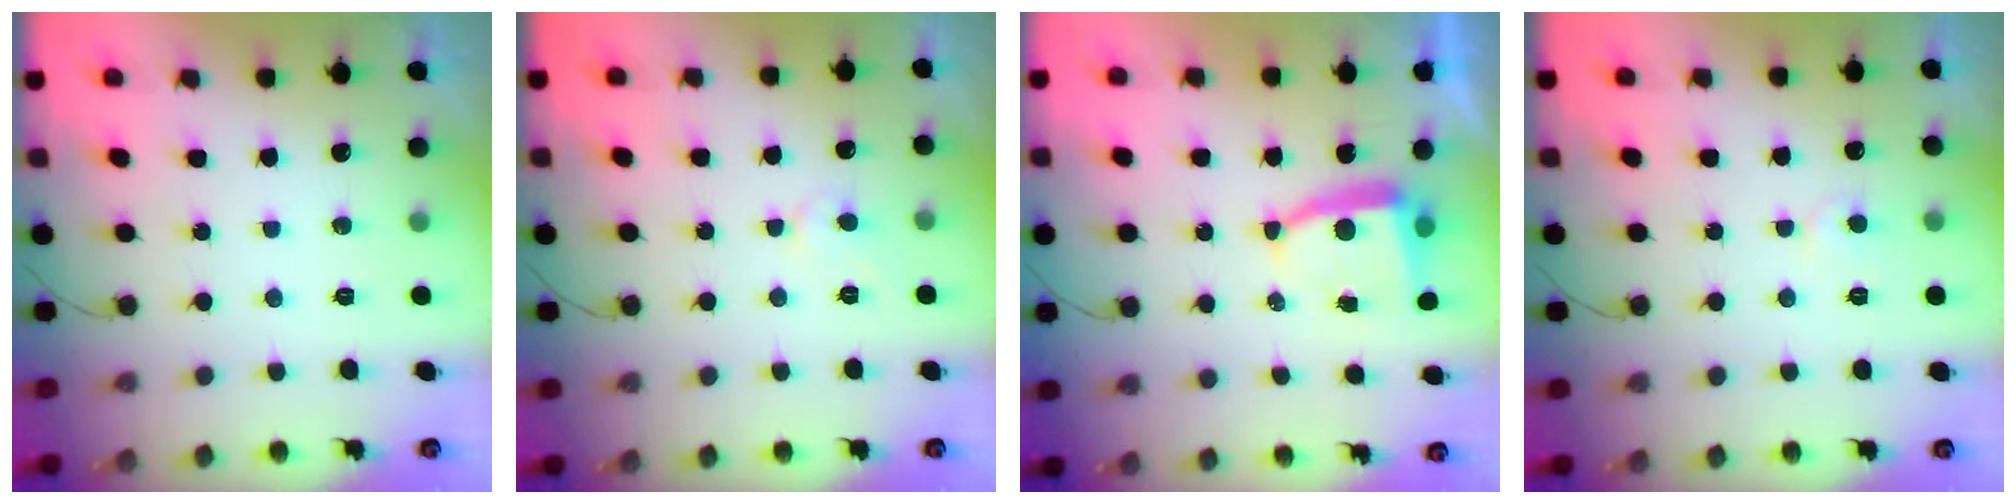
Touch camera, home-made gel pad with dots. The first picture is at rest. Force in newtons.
{"total": 4.3, "press": 4.3, "slide": 0.4}
{"total": 6.0, "press": 5.9, "slide": 0.6}
{"total": 3.7, "press": 3.7, "slide": 0.5}